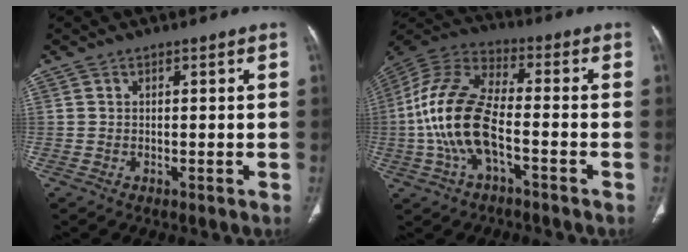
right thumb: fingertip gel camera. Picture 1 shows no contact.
{"total": 15.4, "force": [-3.5, 7.1, 13.2], "torque": [-0.283, 0.037, -0.069]}